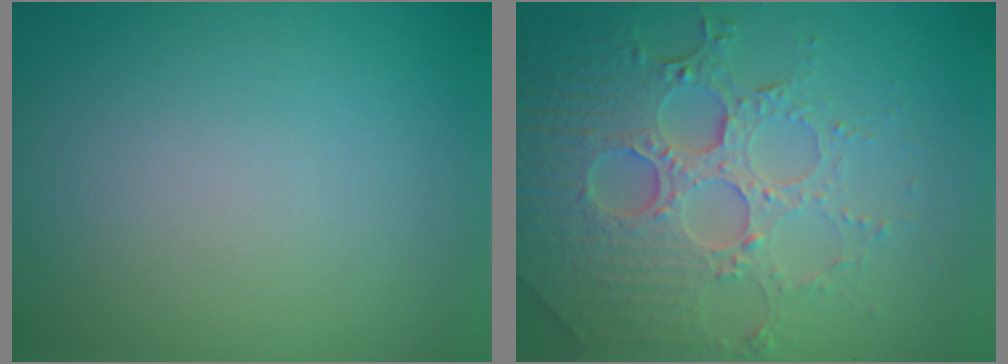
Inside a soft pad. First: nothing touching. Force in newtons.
{"total": 7.9, "press": 5.8, "slide": 5.4}